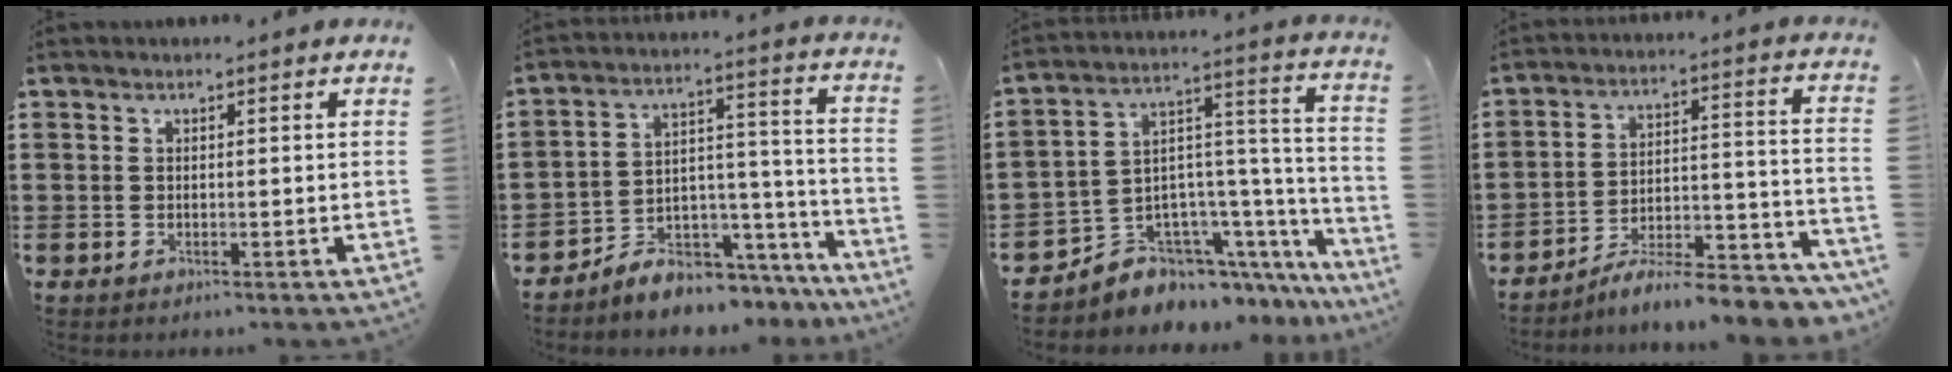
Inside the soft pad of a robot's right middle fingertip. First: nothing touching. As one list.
[{"total": 5.9, "force": [-5.6, 1.7, 0.2], "torque": [-0.004, 0.011, -0.111]}, {"total": 5.3, "force": [-4.0, 3.5, -0.3], "torque": [-0.006, -0.015, -0.073]}, {"total": 7.5, "force": [-7.0, 0.5, 2.6], "torque": [-0.028, 0.009, -0.133]}]